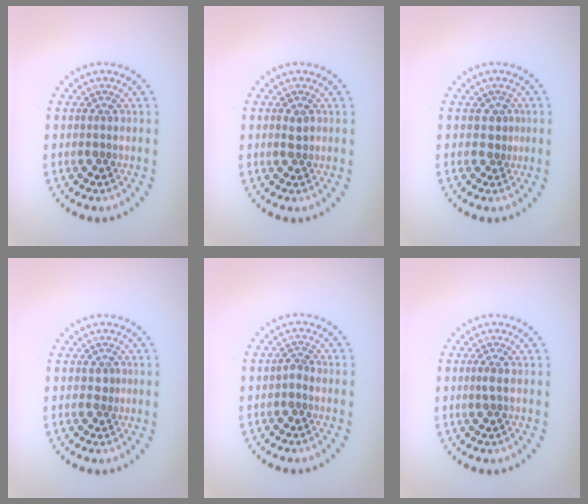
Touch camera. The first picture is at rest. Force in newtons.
{"total": 1.0, "press": 1.0, "slide": 0.2}
{"total": 1.3, "press": 1.0, "slide": 0.9}
{"total": 0.8, "press": 0.5, "slide": 0.7}
{"total": 0.9, "press": 0.6, "slide": 0.6}
{"total": 0.7, "press": 0.6, "slide": 0.3}